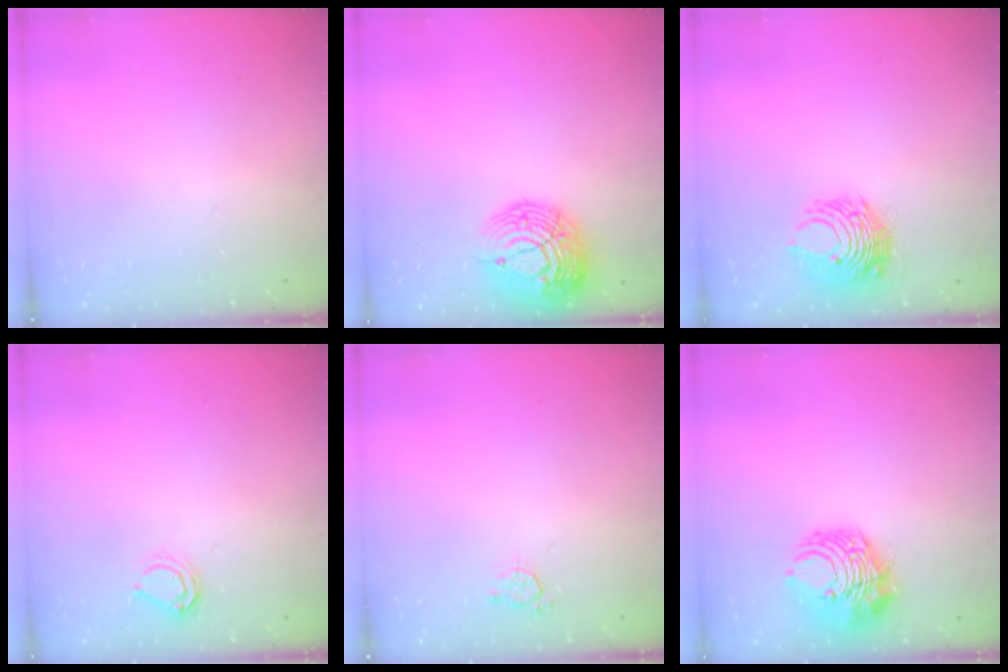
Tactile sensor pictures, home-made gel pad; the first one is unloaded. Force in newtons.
{"total": 18.2, "press": 18.2, "slide": 1.3}
{"total": 8.3, "press": 8.2, "slide": 0.3}
{"total": 5.4, "press": 5.4, "slide": 0.7}
{"total": 2.9, "press": 2.9, "slide": 0.5}
{"total": 9.9, "press": 9.9, "slide": 1.0}